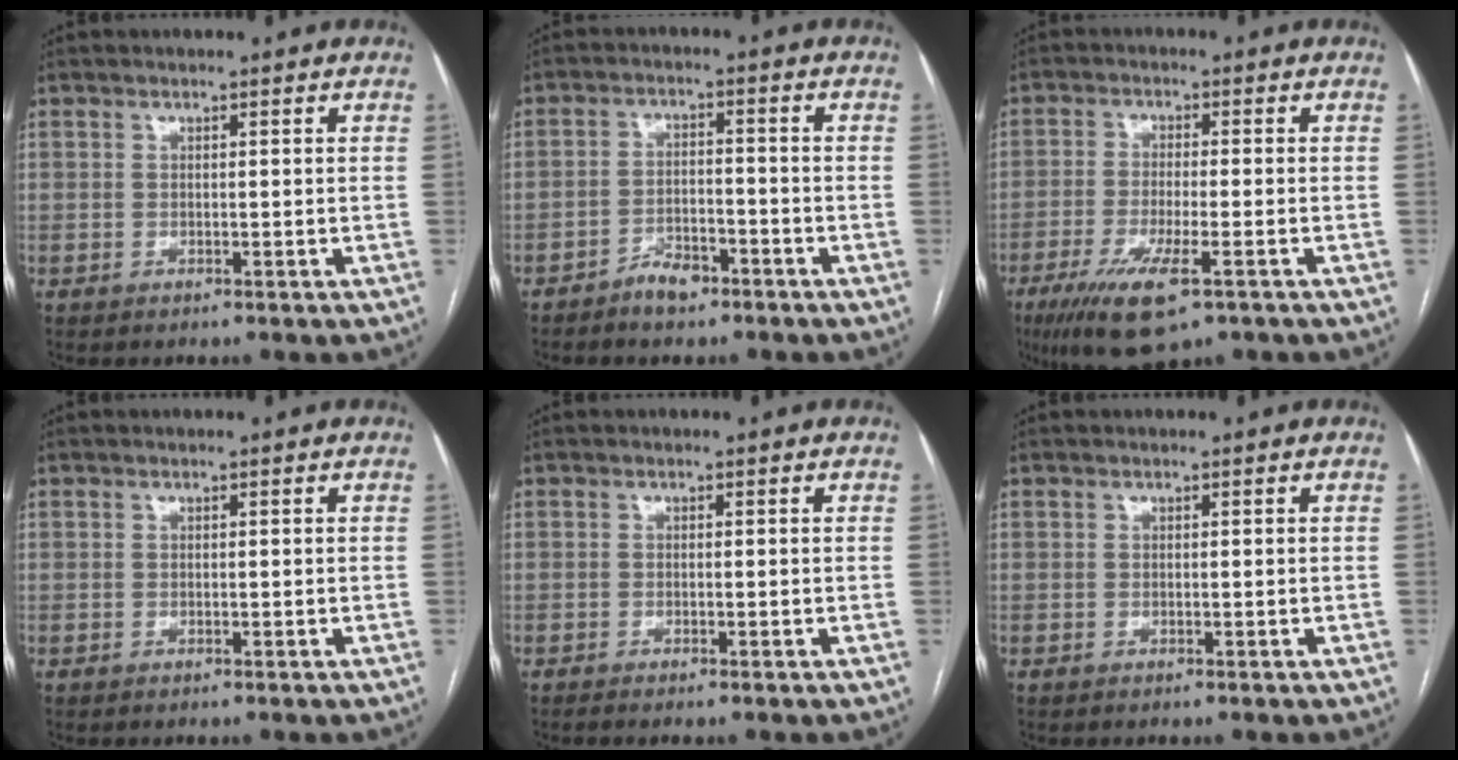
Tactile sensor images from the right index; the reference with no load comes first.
{"total": 4.3, "force": [-3.3, 1.8, 2.2], "torque": [-0.035, 0.005, -0.053]}
{"total": 10.1, "force": [-5.5, 1.9, 8.2], "torque": [-0.153, -0.026, -0.091]}
{"total": 0.0}
{"total": 0.8, "force": [-0.6, -0.2, 0.5], "torque": [-0.009, 0.001, -0.012]}
{"total": 0.0}